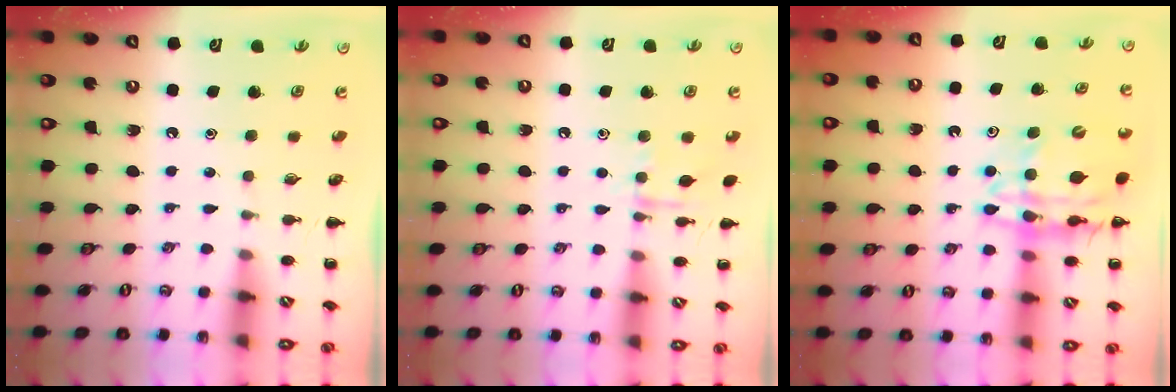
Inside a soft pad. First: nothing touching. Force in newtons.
{"total": 7.4, "press": 7.3, "slide": 0.8}
{"total": 15.8, "press": 15.4, "slide": 3.8}